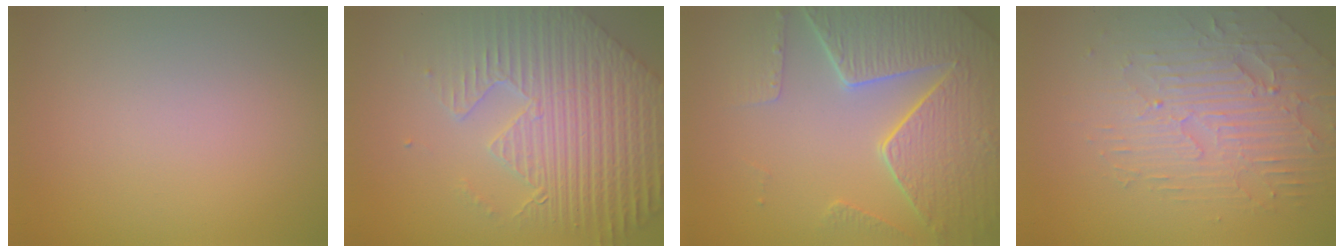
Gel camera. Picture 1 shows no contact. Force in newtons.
{"total": 9.3, "press": 6.4, "slide": 6.7}
{"total": 8.2, "press": 6.1, "slide": 5.6}
{"total": 4.5, "press": 3.9, "slide": 2.3}